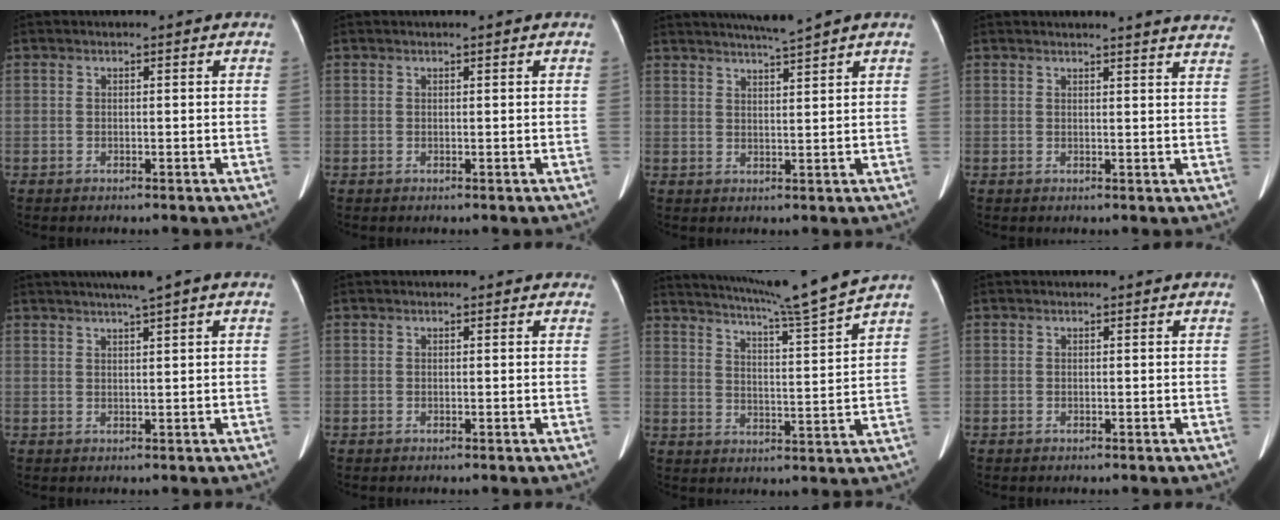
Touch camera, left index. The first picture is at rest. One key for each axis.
{"total": 0.5, "fx": 0.4, "fy": -0.1, "fz": 0.3, "tx": -0.006, "ty": 0.003, "tz": 0.010}
{"total": 4.9, "fx": 4.3, "fy": -1.2, "fz": 2.1, "tx": -0.035, "ty": 0.001, "tz": 0.074}
{"total": 14.5, "fx": 14.0, "fy": 0.5, "fz": 3.7, "tx": -0.035, "ty": -0.045, "tz": 0.139}
{"total": 5.2, "fx": 3.5, "fy": -0.4, "fz": 3.9, "tx": -0.062, "ty": 0.023, "tz": 0.056}
{"total": 1.0, "fx": 0.7, "fy": 0.7, "fz": 0.1, "tx": 0.001, "ty": 0.001, "tz": -0.004}
{"total": 13.5, "fx": 12.1, "fy": -2.9, "fz": 5.4, "tx": -0.096, "ty": -0.035, "tz": 0.178}
{"total": 0.0}